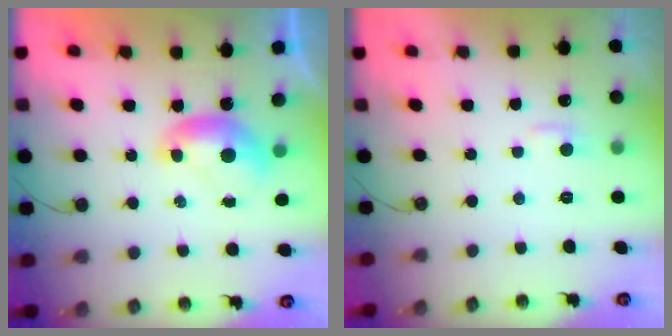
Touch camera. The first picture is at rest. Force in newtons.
{"total": 2.5, "press": 2.5, "slide": 0.5}